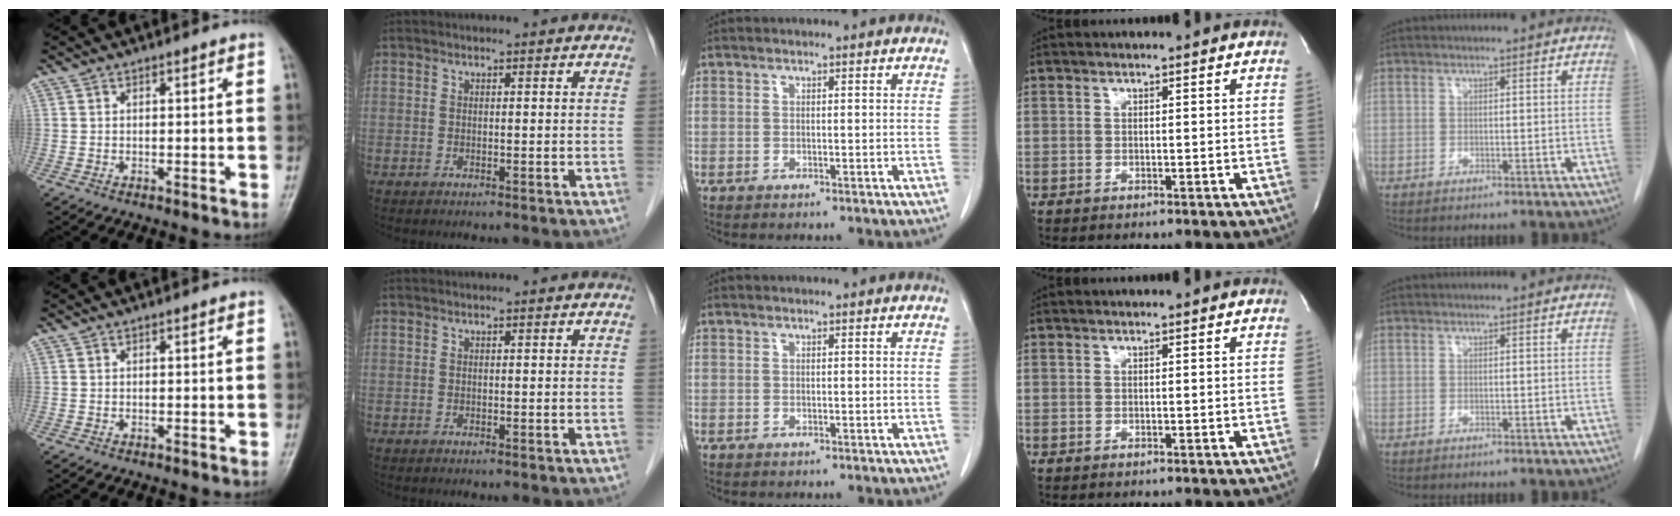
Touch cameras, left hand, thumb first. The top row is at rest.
{}